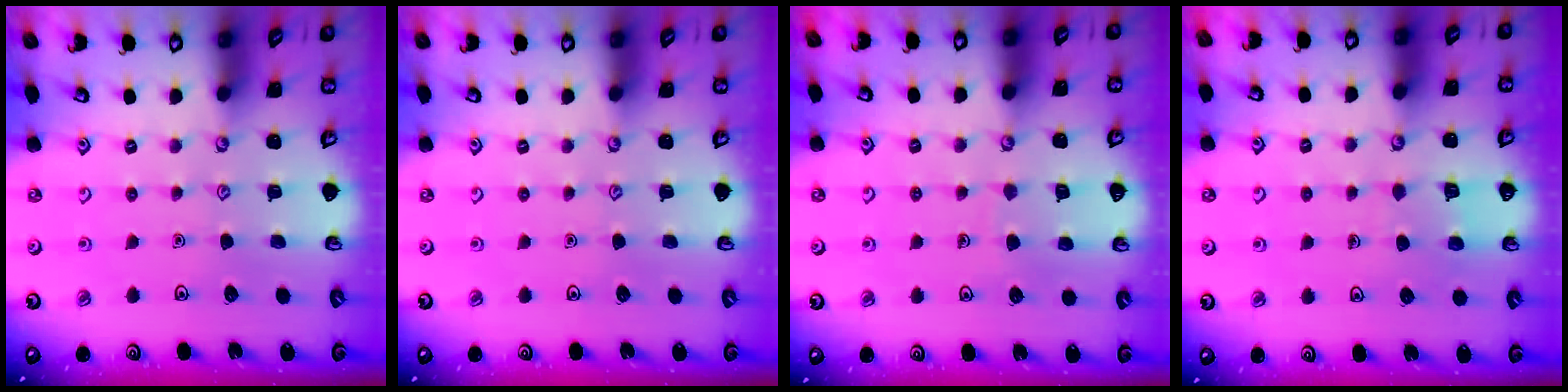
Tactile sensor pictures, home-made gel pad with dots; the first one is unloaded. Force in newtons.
{"total": 0.0}
{"total": 6.4, "press": 6.3, "slide": 0.6}
{"total": 3.8, "press": 3.8, "slide": 0.4}